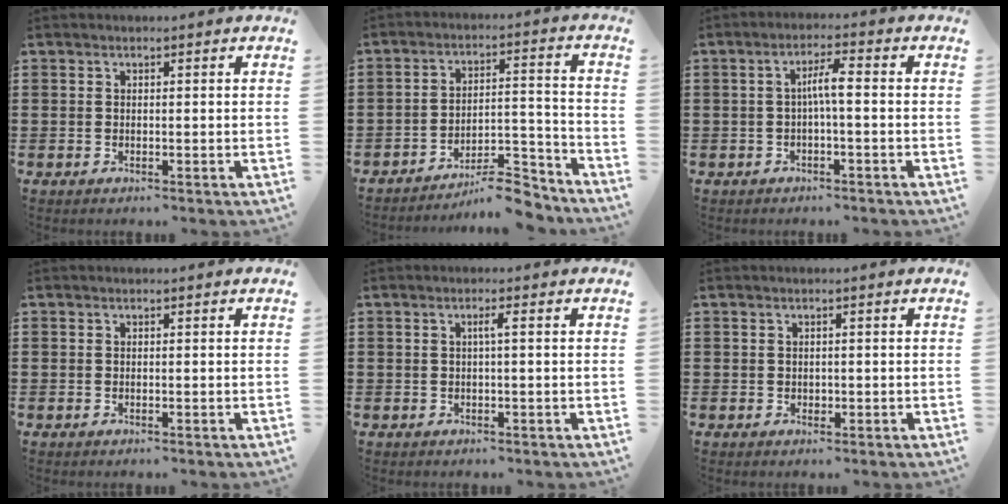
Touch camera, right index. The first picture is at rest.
{"total": 9.0, "force": [-8.2, 1.6, 3.4], "torque": [-0.039, 0.031, -0.151]}
{"total": 3.7, "force": [-0.3, 0.5, 3.7], "torque": [-0.069, 0.007, -0.011]}
{"total": 0.0}
{"total": 1.5, "force": [0.1, -0.2, 1.4], "torque": [-0.027, 0.001, -0.002]}
{"total": 0.8, "force": [0.1, 0.7, 0.4], "torque": [-0.009, 0.005, 0.002]}